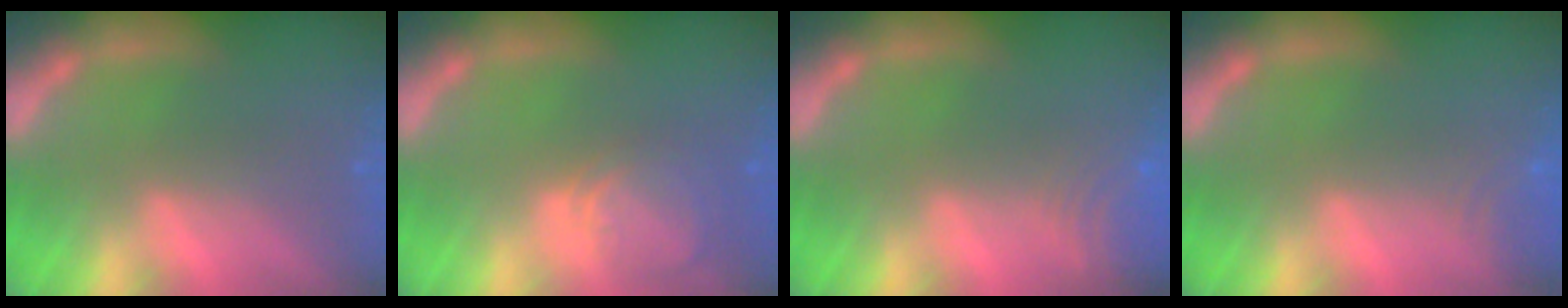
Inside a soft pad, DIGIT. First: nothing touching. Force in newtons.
{"total": 4.0}
{"total": 6.5}
{"total": 3.0}